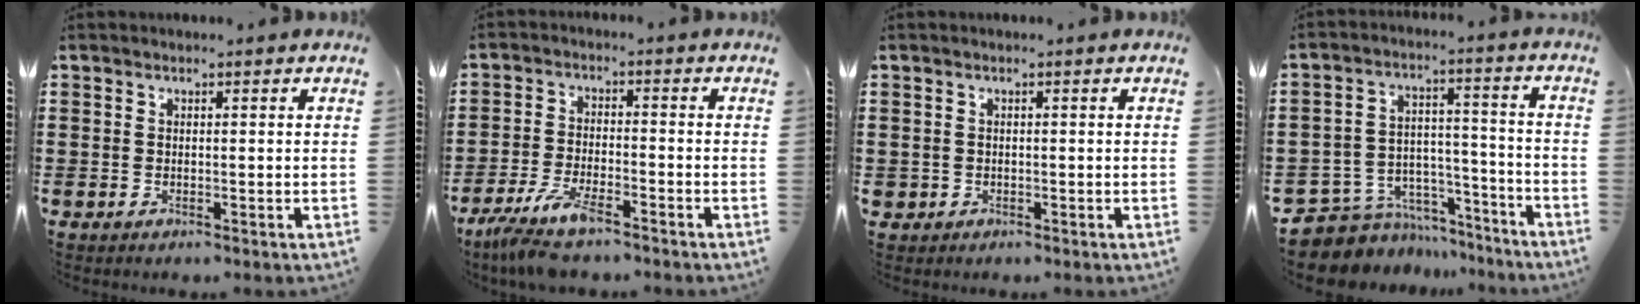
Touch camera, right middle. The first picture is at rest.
{"total": 6.7, "force": [-5.4, 0.8, 3.9], "torque": [-0.096, -0.016, -0.105]}
{"total": 0.6, "force": [-0.1, 0.5, 0.1], "torque": [-0.003, 0.004, -0.004]}
{"total": 6.9, "force": [-6.1, 3.0, 0.7], "torque": [-0.025, 0.006, -0.120]}